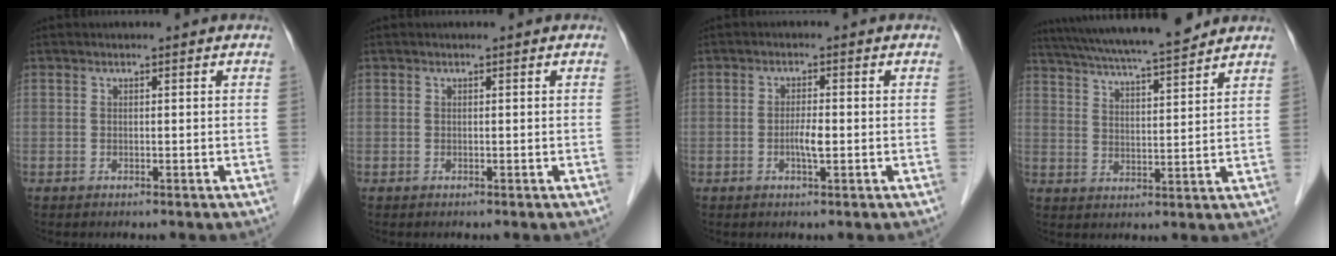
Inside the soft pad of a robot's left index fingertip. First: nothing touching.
{"total": 0.0}
{"total": 2.4, "force": [-0.5, 0.3, 2.4], "torque": [-0.045, 0.000, -0.009]}
{"total": 17.3, "force": [15.2, 0.9, 8.2], "torque": [-0.149, 0.028, 0.239]}